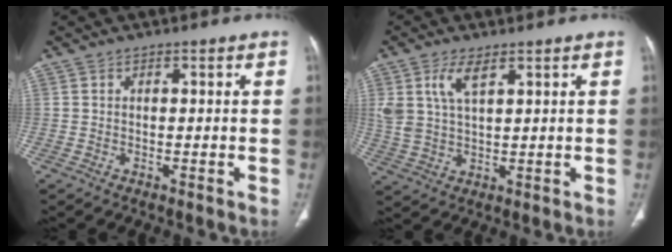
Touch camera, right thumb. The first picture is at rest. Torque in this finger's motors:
{"motor_torque": [-0.09, 0.34, 0.31, 0.47, 0.09]}